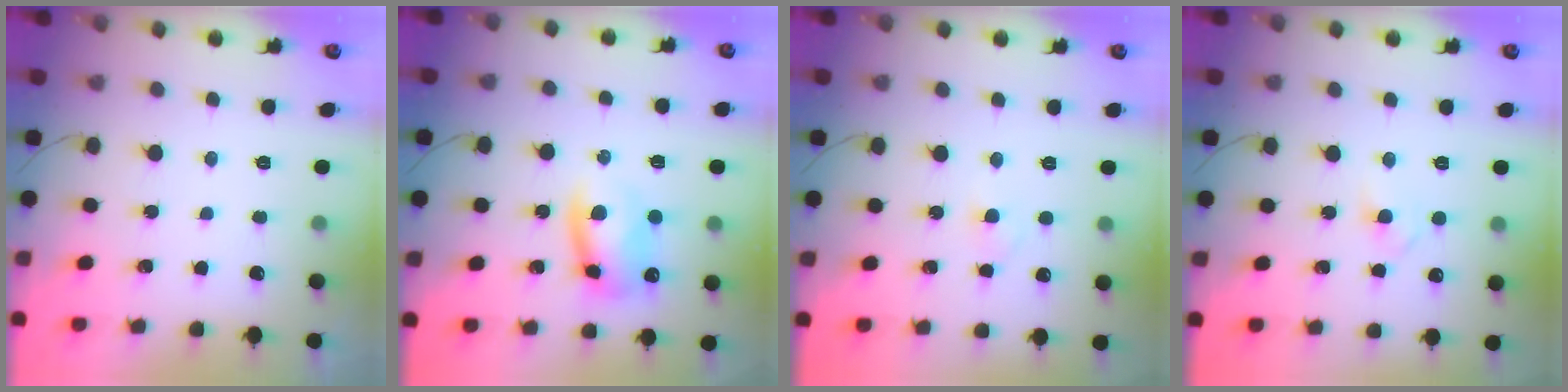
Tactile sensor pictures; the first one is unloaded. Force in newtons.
{"total": 10.8, "press": 10.6, "slide": 2.0}
{"total": 2.1, "press": 1.9, "slide": 0.9}
{"total": 3.5, "press": 3.2, "slide": 1.4}